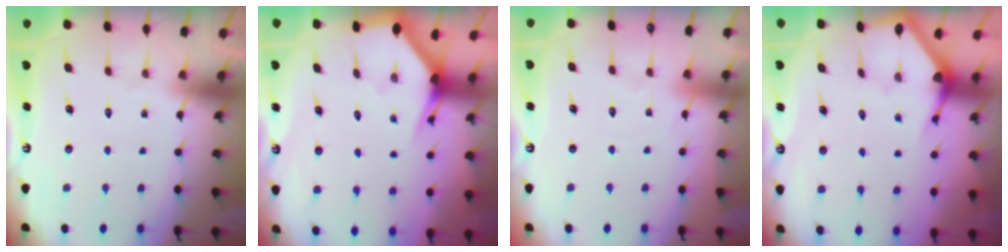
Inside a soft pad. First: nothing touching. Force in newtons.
{"total": 2.9, "press": 2.9, "slide": 0.0}
{"total": 3.0, "press": 2.9, "slide": 0.4}
{"total": 3.3, "press": 3.3, "slide": 0.2}